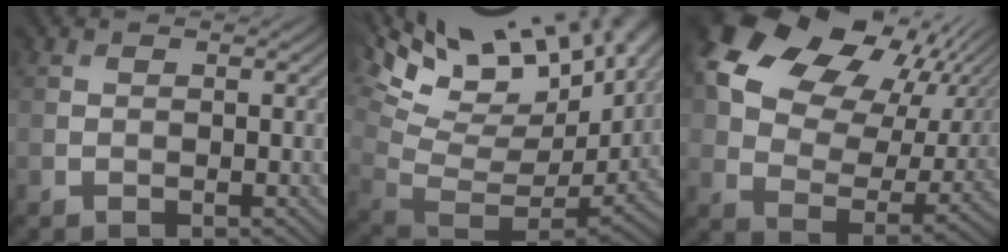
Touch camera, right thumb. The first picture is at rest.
{"total": 18.5, "force": [9.9, 8.0, 13.4], "torque": [-0.225, 0.036, 0.202]}
{"total": 18.4, "force": [8.9, 11.7, 11.1], "torque": [-0.216, 0.038, 0.155]}